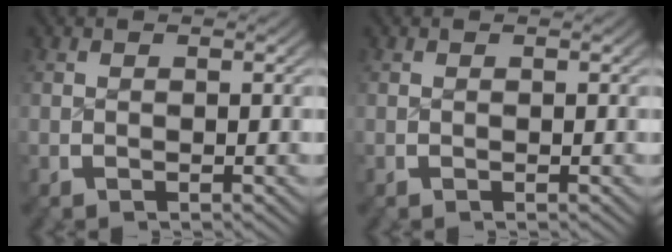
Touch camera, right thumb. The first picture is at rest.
{"total": 0.0}